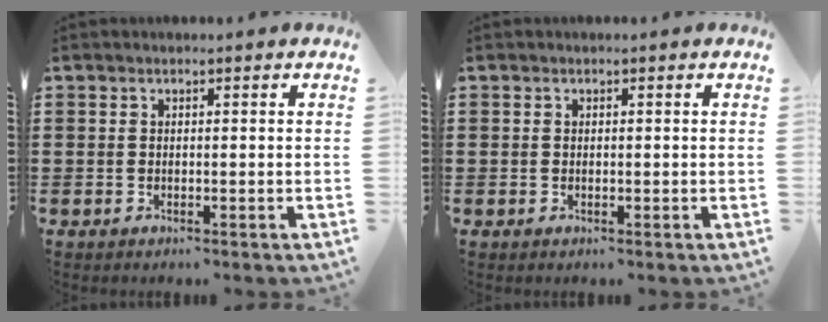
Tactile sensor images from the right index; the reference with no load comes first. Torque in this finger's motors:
{"motor_torque": [-0.74, 1.40, -0.01, -0.01]}